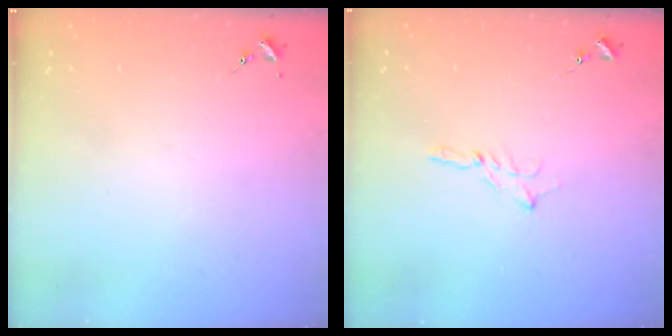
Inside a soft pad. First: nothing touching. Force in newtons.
{"total": 2.0, "press": 2.0, "slide": 0.2}